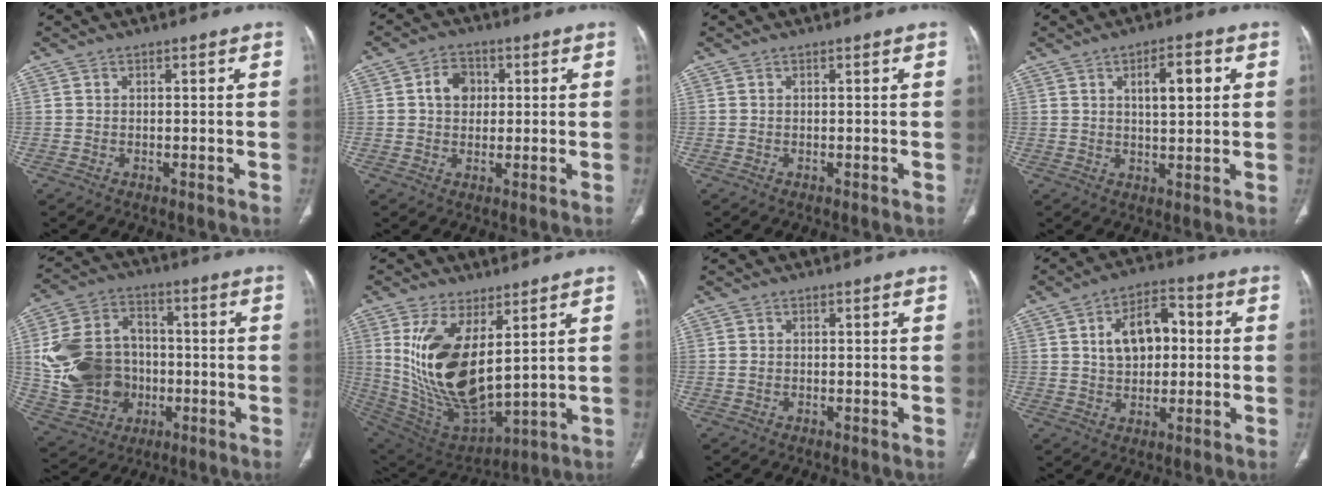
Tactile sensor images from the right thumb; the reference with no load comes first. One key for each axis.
{"total": 5.5, "fx": 1.1, "fy": 4.3, "fz": 3.2, "tx": -0.033, "ty": 0.007, "tz": 0.014}
{"total": 0.0}
{"total": 7.0, "fx": 2.3, "fy": 2.6, "fz": 6.1, "tx": -0.086, "ty": -0.006, "tz": 0.037}
{"total": 19.2, "fx": -1.4, "fy": 15.7, "fz": 11.0, "tx": -0.198, "ty": 0.022, "tz": -0.006}
{"total": 19.4, "fx": 5.0, "fy": 9.0, "fz": 16.4, "tx": -0.310, "ty": -0.036, "tz": 0.123}
{"total": 0.8, "fx": -0.1, "fy": 0.7, "fz": 0.5, "tx": -0.014, "ty": 0.002, "tz": 0.002}
{"total": 10.8, "fx": 1.5, "fy": 6.8, "fz": 8.2, "tx": -0.111, "ty": 0.017, "tz": 0.023}